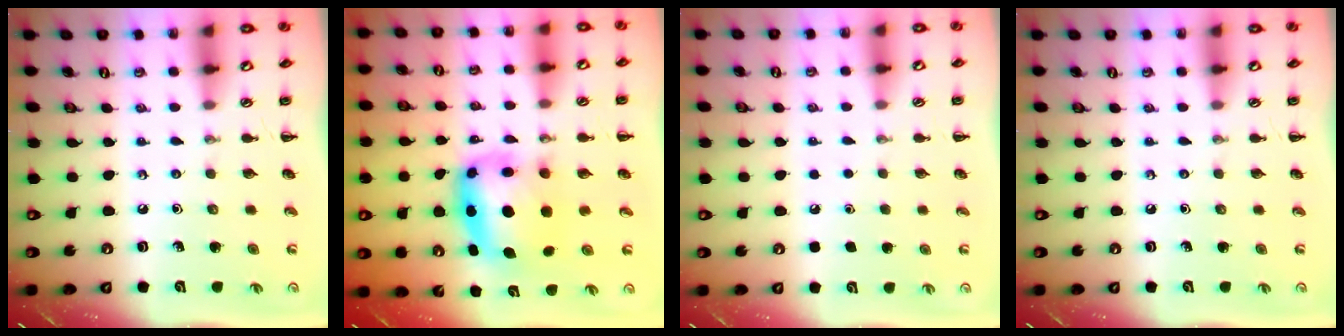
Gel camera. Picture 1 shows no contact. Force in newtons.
{"total": 6.6, "press": 6.4, "slide": 1.6}
{"total": 1.8, "press": 1.7, "slide": 0.1}
{"total": 0.0}